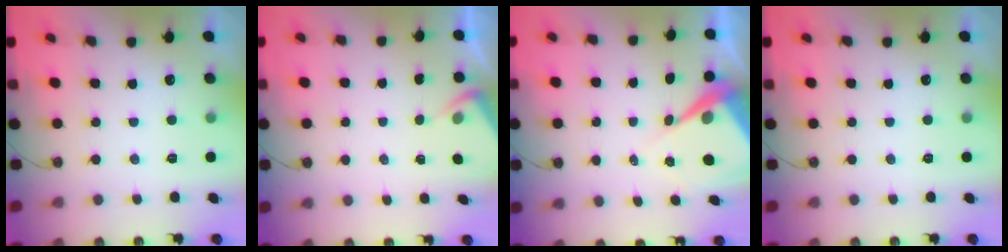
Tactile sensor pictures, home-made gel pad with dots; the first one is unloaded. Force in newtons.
{"total": 2.8, "press": 2.8, "slide": 0.5}
{"total": 8.2, "press": 8.2, "slide": 0.7}
{"total": 0.0}